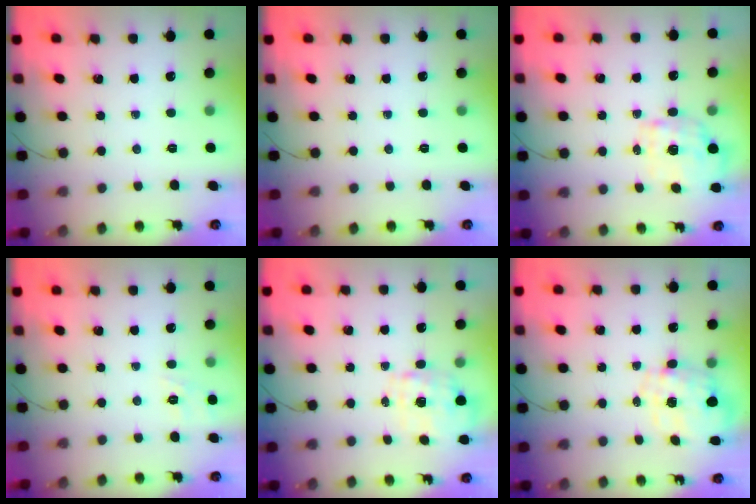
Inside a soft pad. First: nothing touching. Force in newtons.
{"total": 0.0}
{"total": 2.6, "press": 2.3, "slide": 1.3}
{"total": 9.3, "press": 9.1, "slide": 1.8}
{"total": 1.5, "press": 1.5, "slide": 0.5}
{"total": 2.3, "press": 2.0, "slide": 1.2}